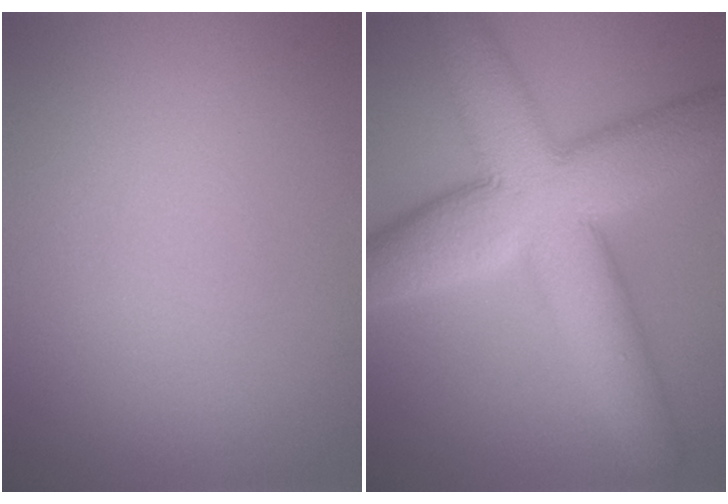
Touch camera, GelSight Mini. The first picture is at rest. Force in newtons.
{"total": 11.6, "press": 11.6, "slide": 0.3}